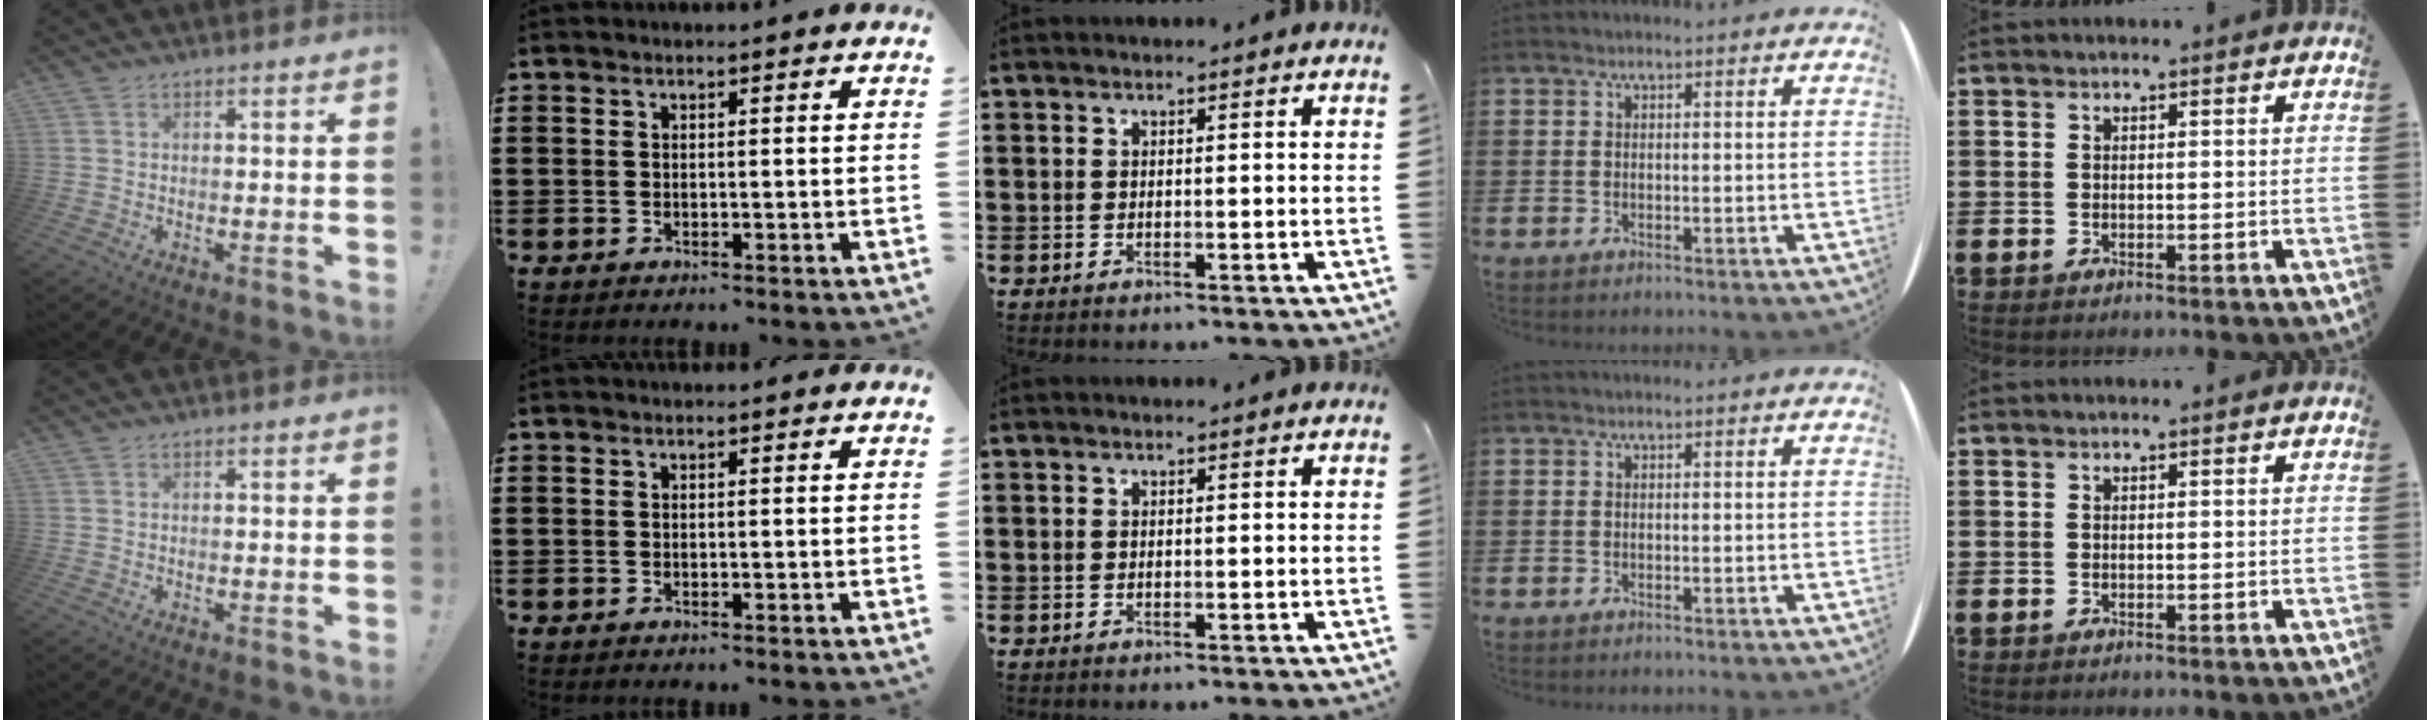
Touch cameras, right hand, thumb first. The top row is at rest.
{}